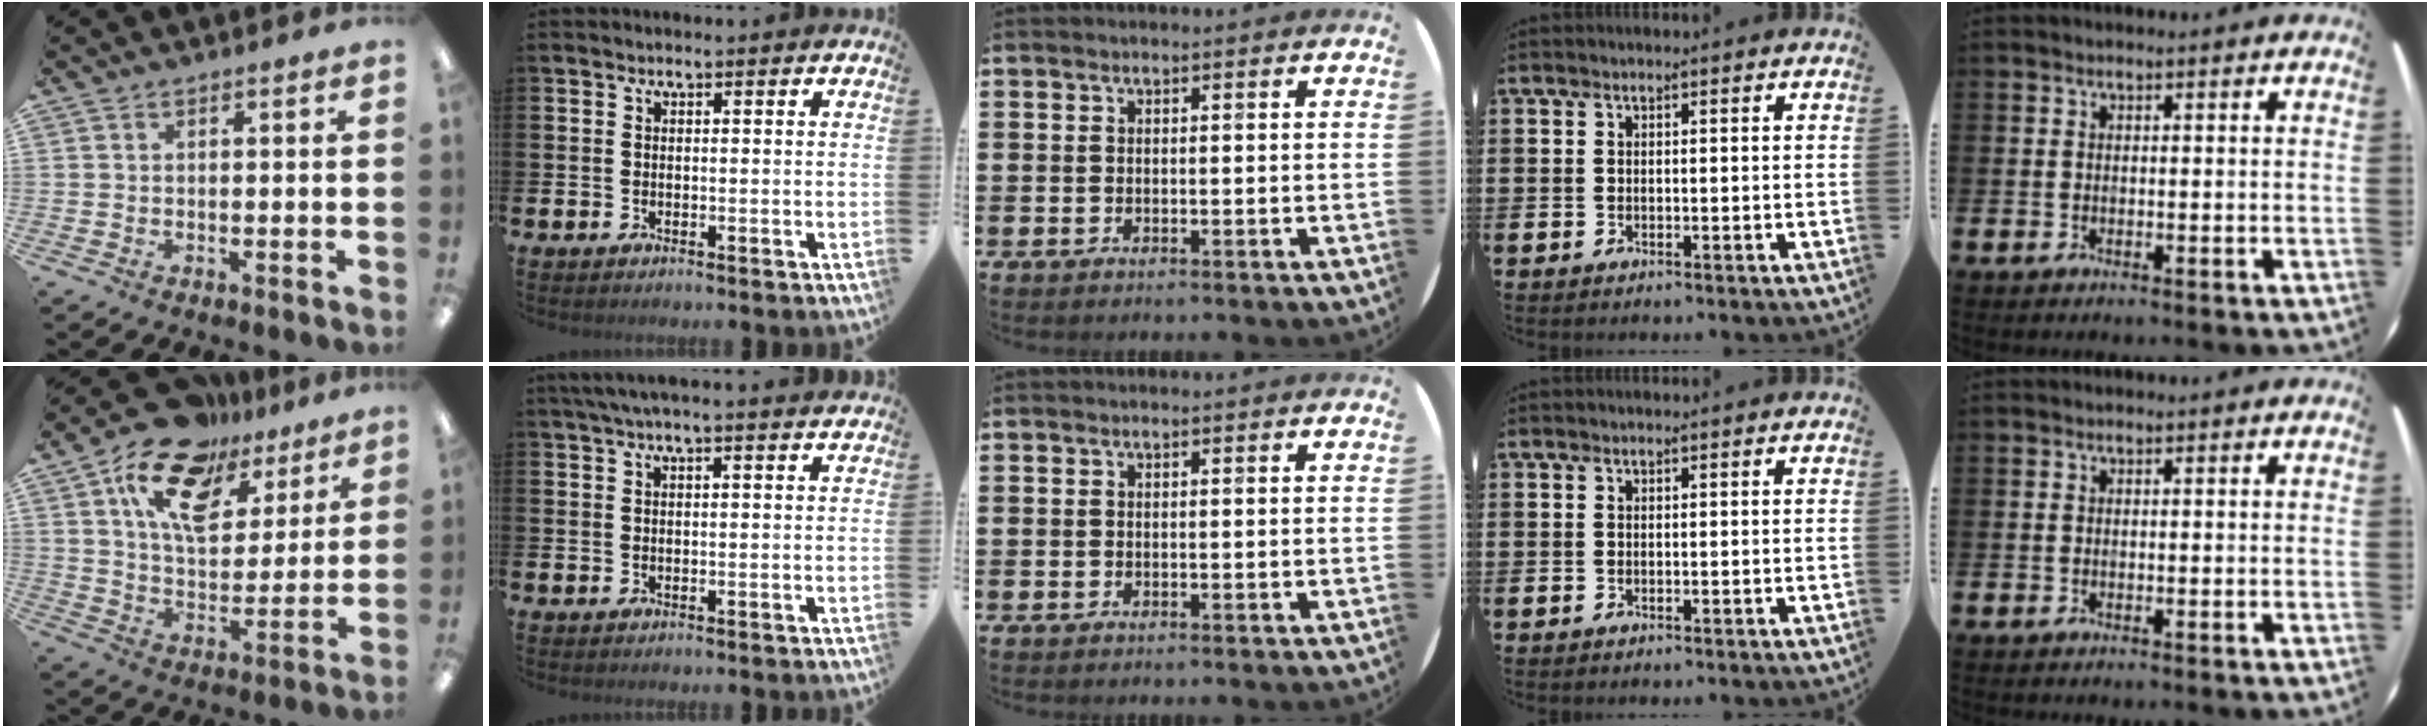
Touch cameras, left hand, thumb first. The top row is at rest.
{"thumb": {"total": 17.4, "force": [10.9, 9.6, 9.5], "torque": [-0.171, -0.047, 0.197]}, "index": {"total": 2.6, "force": [2.1, 0.2, 1.6], "torque": [-0.036, 0.002, 0.038]}}